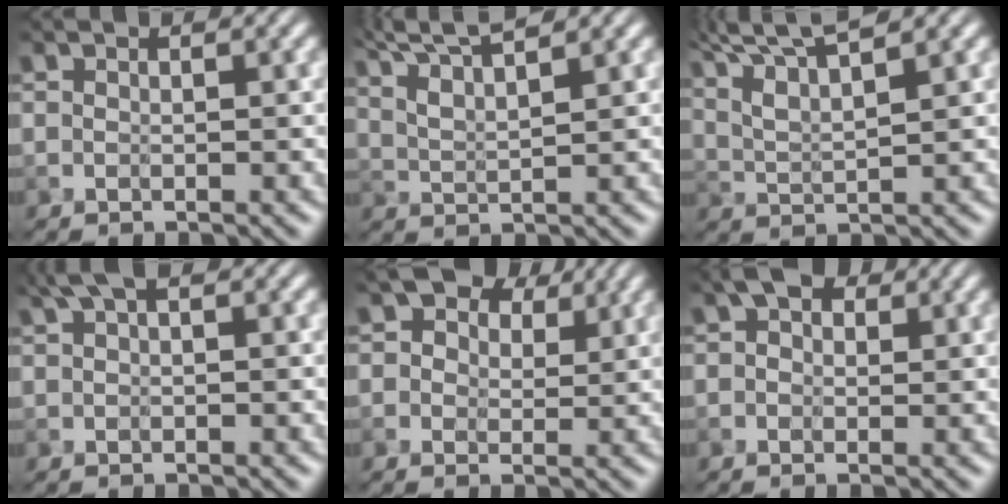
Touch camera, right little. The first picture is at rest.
{"total": 6.9, "force": [5.5, 1.5, 4.0], "torque": [-0.057, 0.023, 0.067]}
{"total": 7.9, "force": [5.9, 1.8, 4.9], "torque": [-0.080, 0.028, 0.072]}
{"total": 1.9, "force": [1.2, 0.5, 1.4], "torque": [-0.026, 0.005, 0.024]}
{"total": 4.9, "force": [2.8, 3.2, 2.4], "torque": [-0.036, 0.001, 0.029]}
{"total": 2.6, "force": [1.2, 1.6, 1.6], "torque": [-0.023, 0.004, 0.010]}